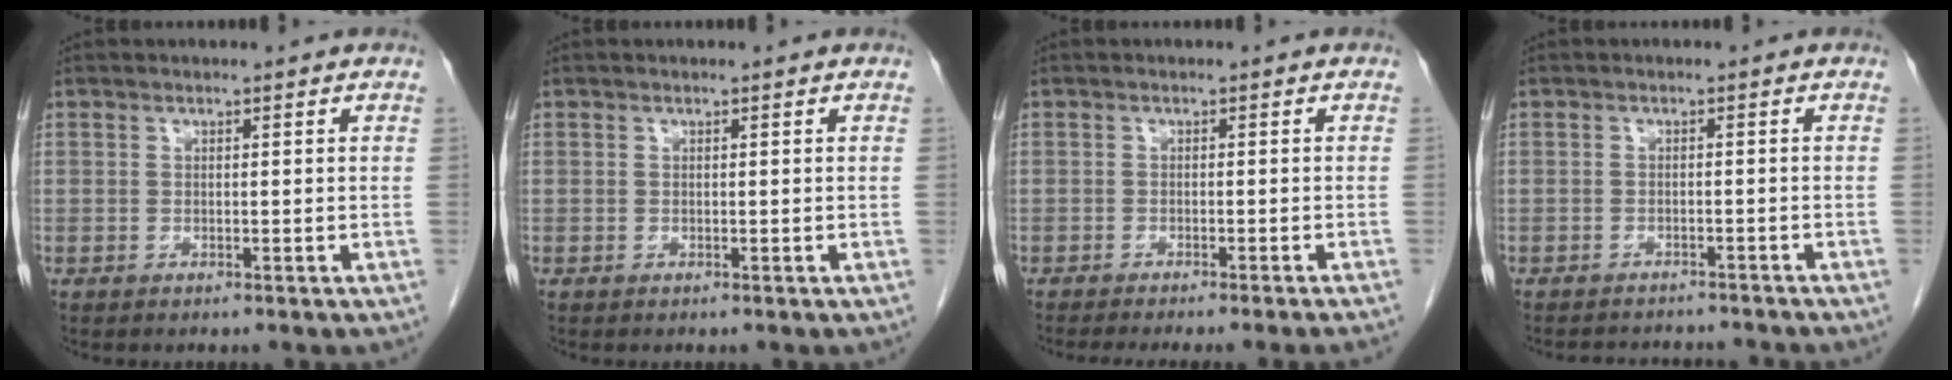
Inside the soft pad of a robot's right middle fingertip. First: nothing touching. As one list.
[{"total": 0.0}, {"total": 9.1, "force": [-8.0, -1.1, 4.1], "torque": [-0.022, -0.023, -0.104]}, {"total": 6.5, "force": [-6.3, 1.1, 1.1], "torque": [-0.012, 0.003, -0.078]}]